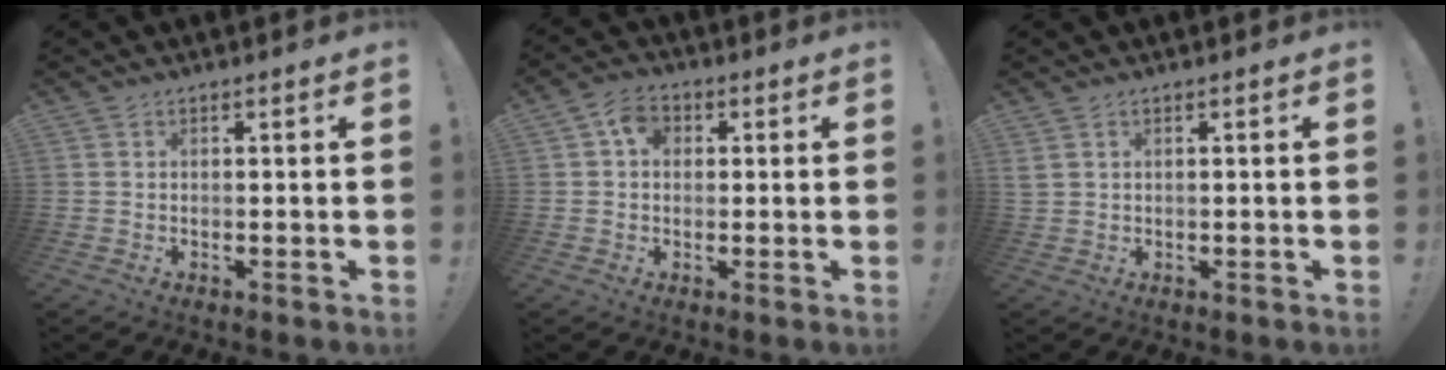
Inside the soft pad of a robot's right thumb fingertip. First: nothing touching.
{"total": 6.0, "force": [1.4, 4.8, 3.3], "torque": [-0.043, 0.004, 0.026]}
{"total": 1.3, "force": [0.7, 0.7, 0.8], "torque": [-0.018, 0.005, 0.013]}